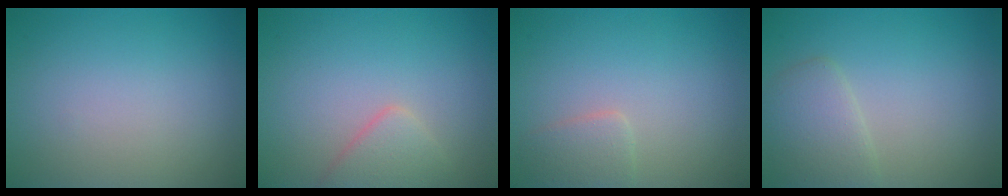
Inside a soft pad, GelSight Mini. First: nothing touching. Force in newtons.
{"total": 2.4, "press": 2.4, "slide": 0.1}
{"total": 1.7, "press": 1.7, "slide": 0.1}
{"total": 2.7, "press": 2.7, "slide": 0.1}